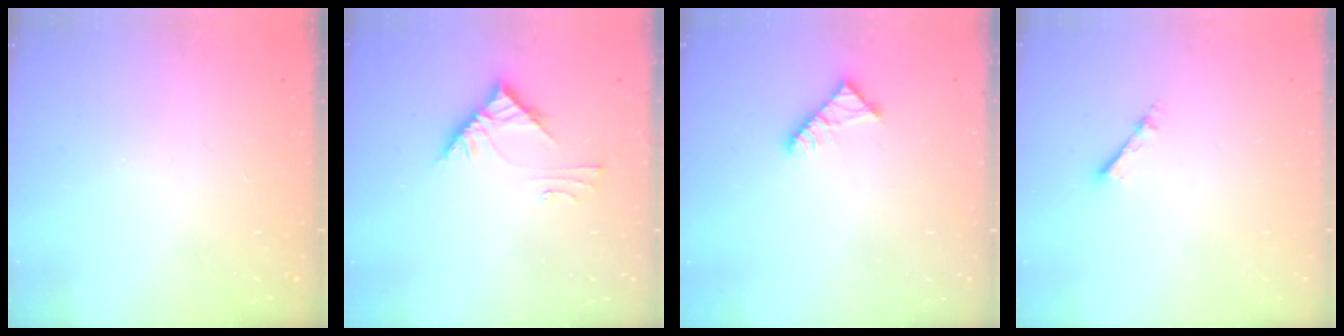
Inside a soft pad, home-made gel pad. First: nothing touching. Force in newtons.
{"total": 6.2, "press": 6.2, "slide": 0.1}
{"total": 4.4, "press": 4.4, "slide": 0.6}
{"total": 3.3, "press": 3.2, "slide": 0.4}